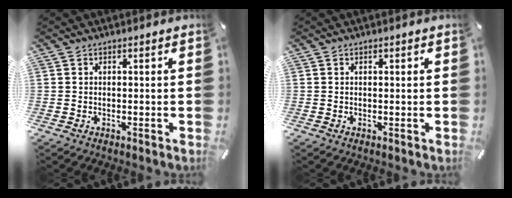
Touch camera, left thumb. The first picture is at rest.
{"total": 0.0}